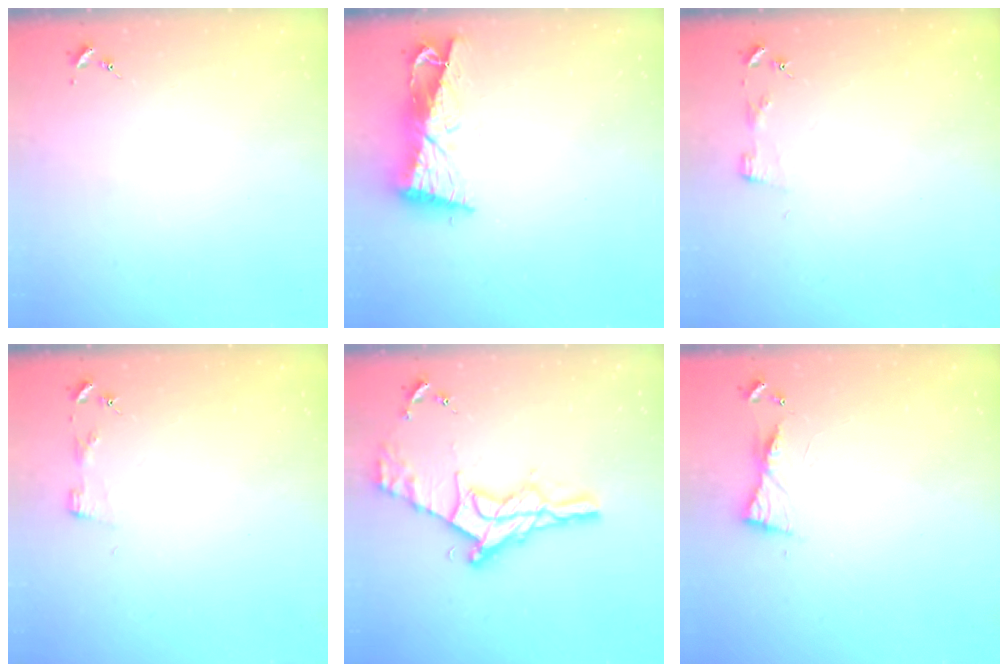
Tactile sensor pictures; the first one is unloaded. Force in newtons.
{"total": 9.3, "press": 9.3, "slide": 1.0}
{"total": 2.9, "press": 2.9, "slide": 0.3}
{"total": 2.9, "press": 2.9, "slide": 0.3}
{"total": 19.0, "press": 18.9, "slide": 1.3}
{"total": 5.6, "press": 5.6, "slide": 0.5}